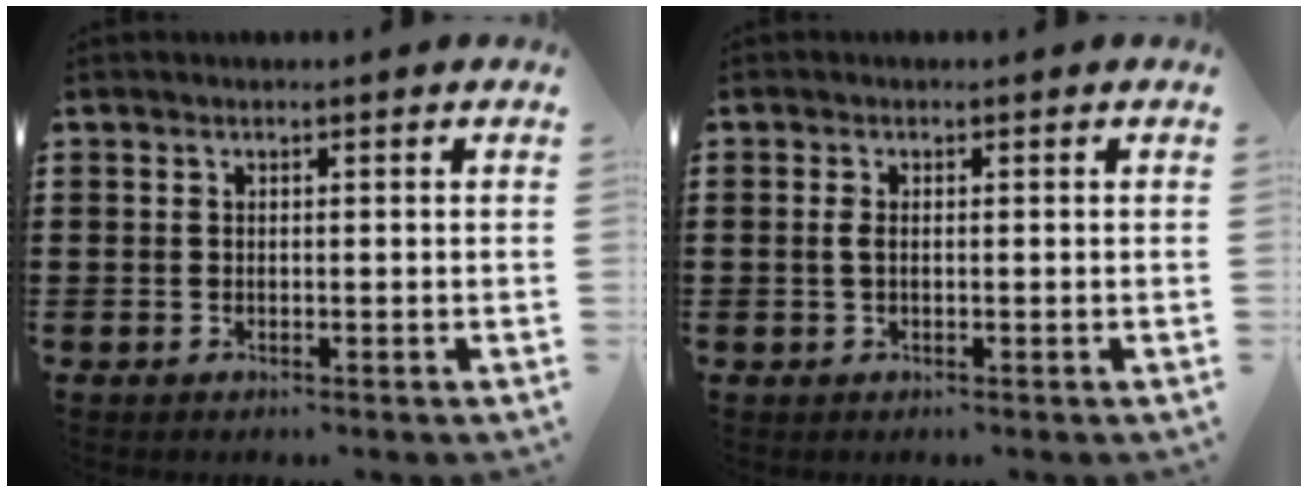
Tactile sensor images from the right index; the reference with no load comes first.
{"total": 1.3, "force": [-0.1, 0.5, 1.2], "torque": [-0.031, -0.001, -0.005]}